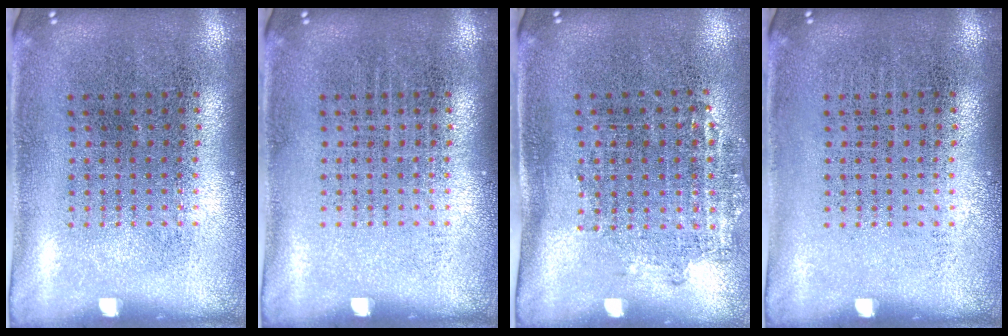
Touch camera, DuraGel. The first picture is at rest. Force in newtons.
{"total": 0.0}
{"total": 1.2, "press": 0.9, "slide": 0.8}
{"total": 0.0}